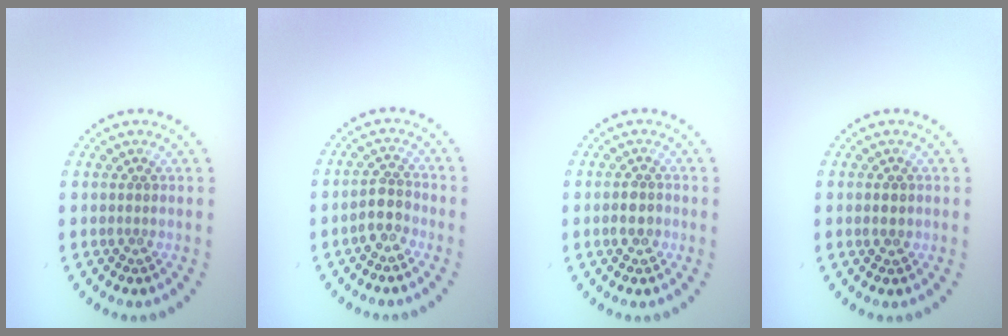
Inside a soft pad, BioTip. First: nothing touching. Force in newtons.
{"total": 2.3, "press": 2.0, "slide": 1.1}
{"total": 1.7, "press": 1.7, "slide": 0.2}
{"total": 1.7, "press": 1.7, "slide": 0.2}